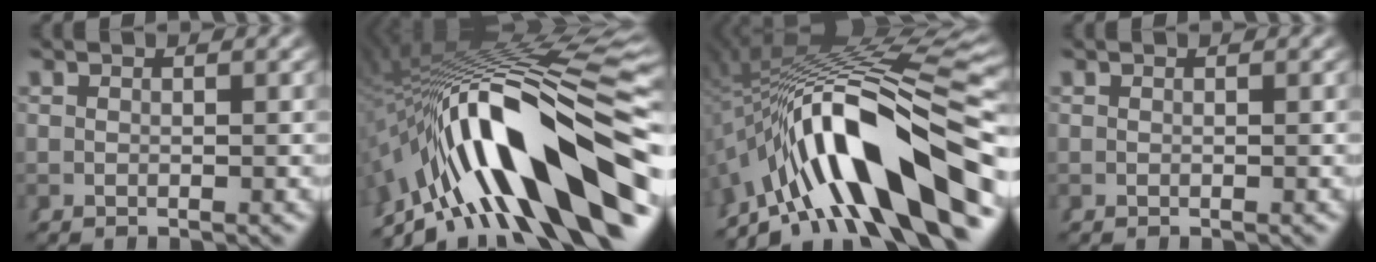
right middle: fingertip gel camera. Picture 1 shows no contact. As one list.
[{"total": 19.9, "force": [-4.0, 9.5, 17.1], "torque": [-0.275, 0.004, -0.053]}, {"total": 18.0, "force": [-3.3, 9.0, 15.3], "torque": [-0.254, 0.002, -0.044]}, {"total": 0.0}]